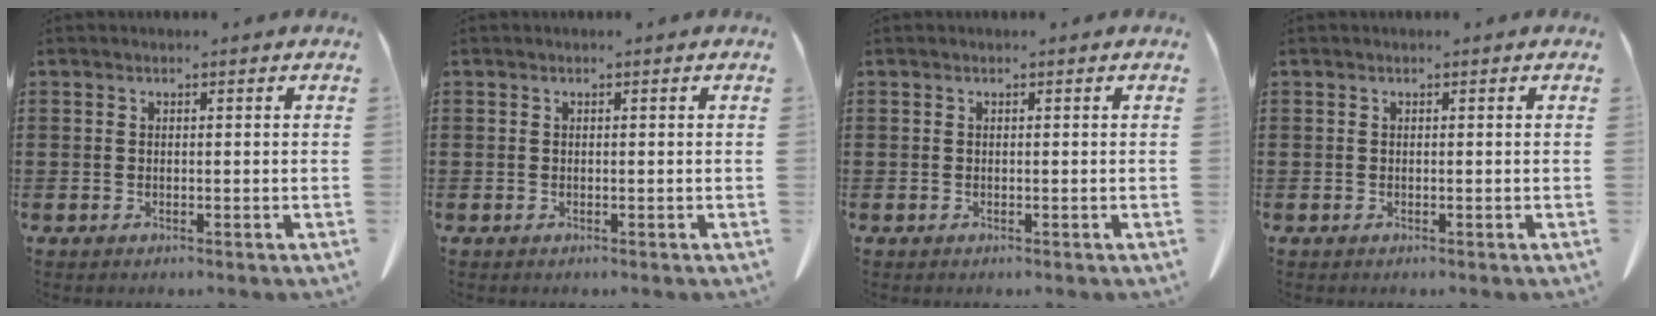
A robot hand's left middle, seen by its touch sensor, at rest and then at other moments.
{"total": 0.0}
{"total": 0.0}
{"total": 0.0}